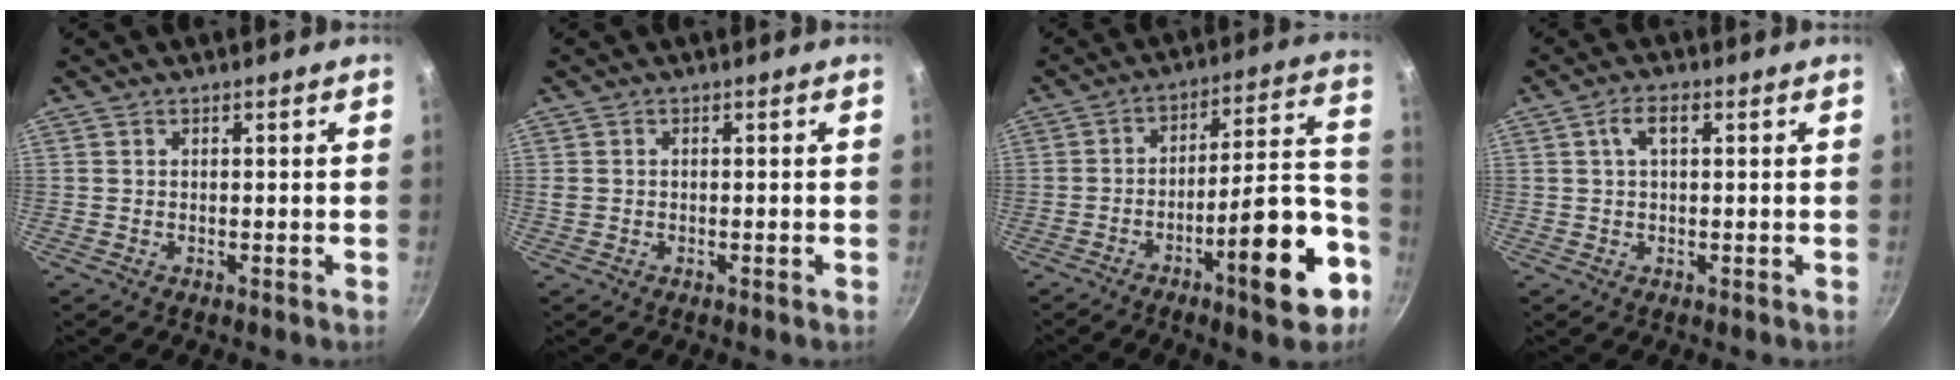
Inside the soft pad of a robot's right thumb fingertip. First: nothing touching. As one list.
[{"total": 1.0, "force": [-0.3, 0.7, 0.7], "torque": [-0.013, 0.003, -0.005]}, {"total": 17.8, "force": [-7.9, 4.9, 15.2], "torque": [-0.188, 0.053, -0.117]}, {"total": 3.6, "force": [1.1, 1.7, 3.1], "torque": [-0.058, 0.009, 0.018]}]